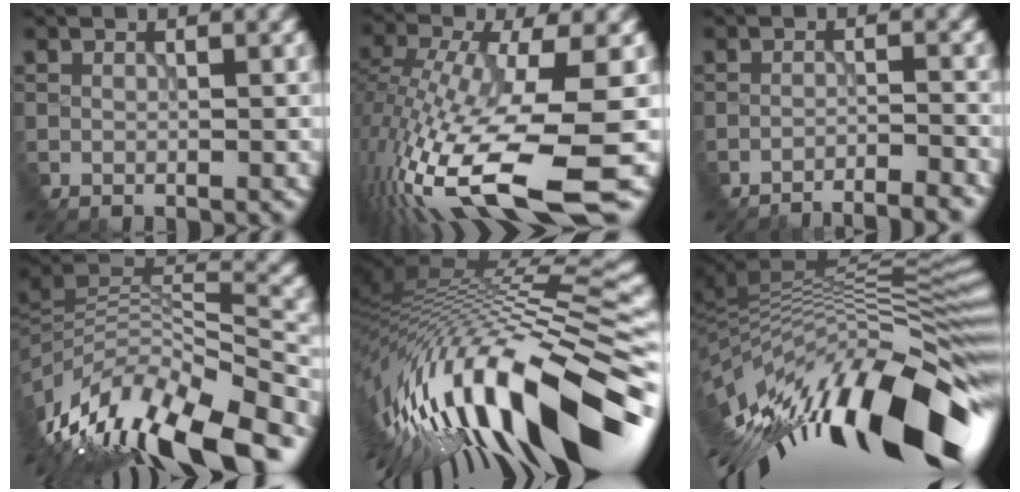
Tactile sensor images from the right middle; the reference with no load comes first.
{"total": 13.7, "force": [-4.2, 4.1, 12.4], "torque": [-0.284, -0.027, -0.068]}
{"total": 6.8, "force": [-6.7, 0.9, 1.1], "torque": [-0.021, 0.006, -0.086]}
{"total": 12.0, "force": [-6.2, 4.7, 9.2], "torque": [-0.204, 0.007, -0.099]}
{"total": 15.1, "force": [-4.7, 4.2, 13.7], "torque": [-0.253, 0.033, -0.088]}
{"total": 14.4, "force": [-5.2, 5.4, 12.3], "torque": [-0.211, -0.001, -0.088]}